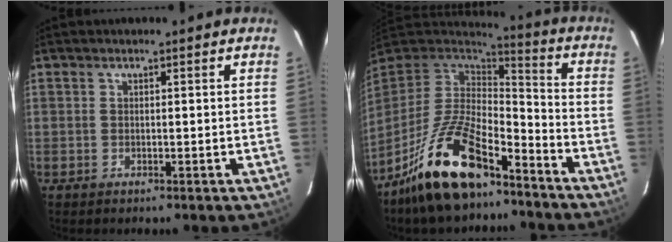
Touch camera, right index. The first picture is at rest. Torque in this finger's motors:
{"motor_torque": [1.04, -1.10, 1.05, 0.21]}